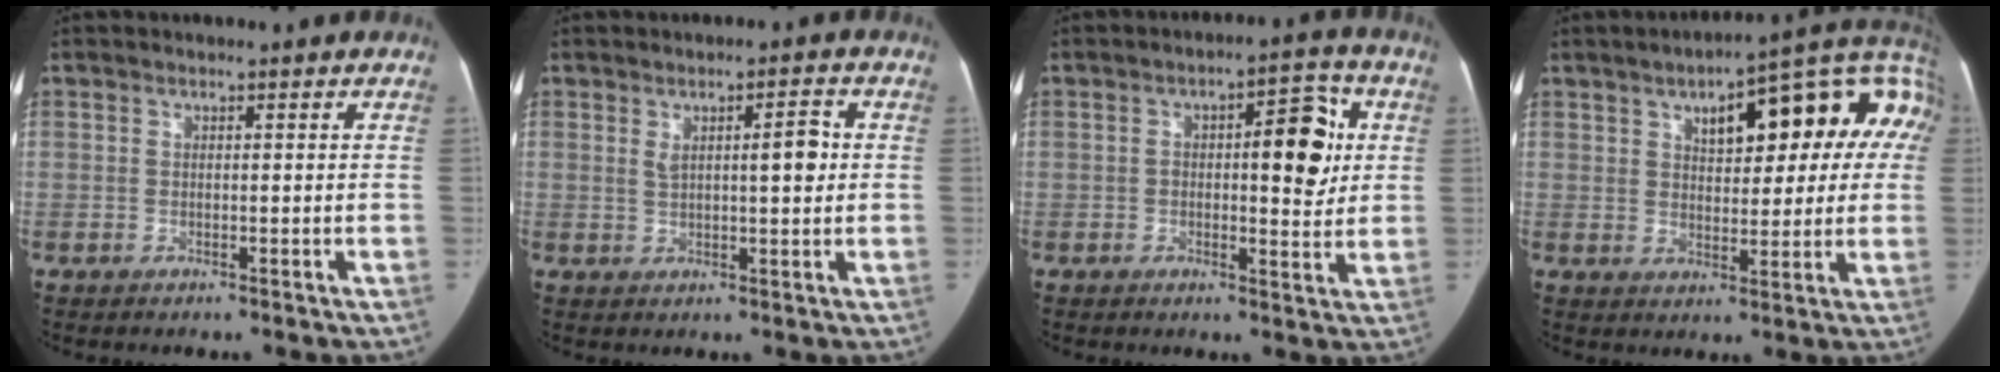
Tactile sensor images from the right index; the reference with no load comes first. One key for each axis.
{"total": 5.1, "fx": 1.1, "fy": 1.2, "fz": 4.8, "tx": -0.076, "ty": 0.010, "tz": 0.020}
{"total": 9.3, "fx": 1.5, "fy": 3.0, "fz": 8.6, "tx": -0.111, "ty": 0.020, "tz": 0.017}
{"total": 18.4, "fx": 6.2, "fy": 6.3, "fz": 16.2, "tx": -0.222, "ty": 0.047, "tz": 0.078}